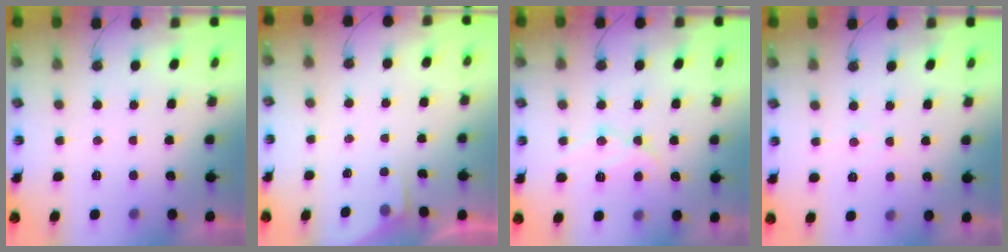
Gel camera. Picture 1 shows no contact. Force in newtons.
{"total": 2.7, "press": 2.7, "slide": 0.4}
{"total": 12.6, "press": 12.6, "slide": 1.1}
{"total": 3.9, "press": 3.8, "slide": 0.7}